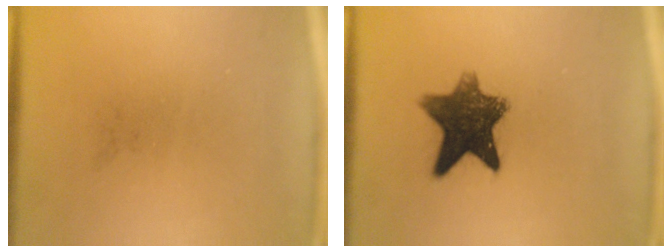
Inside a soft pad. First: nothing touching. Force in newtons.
{"total": 10.2}